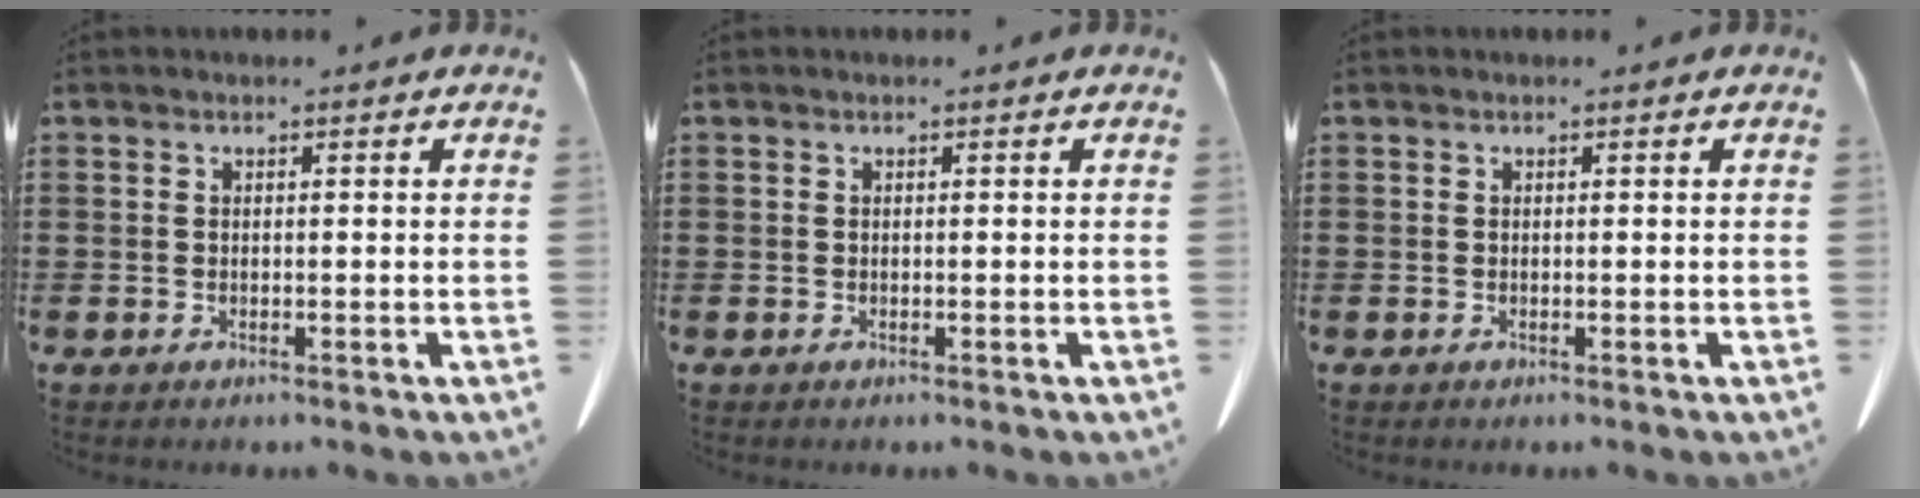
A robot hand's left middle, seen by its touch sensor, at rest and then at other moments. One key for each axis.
{"total": 0.0}
{"total": 0.0}